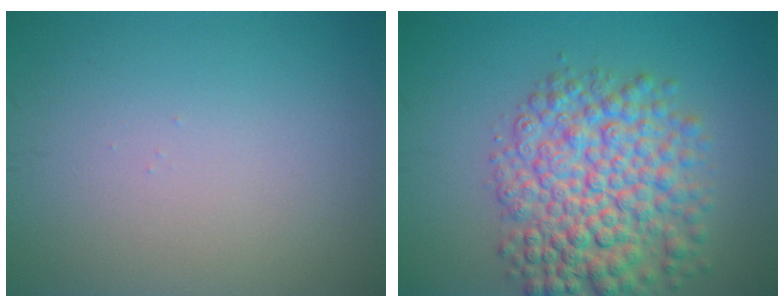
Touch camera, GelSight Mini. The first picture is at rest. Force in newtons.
{"total": 8.4, "press": 8.4, "slide": 0.2}